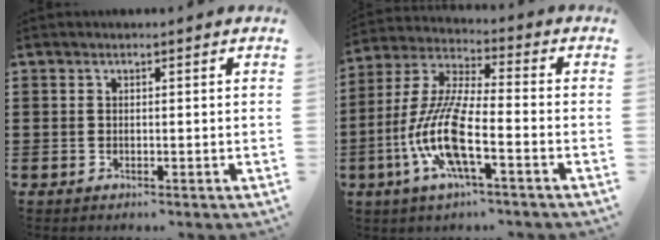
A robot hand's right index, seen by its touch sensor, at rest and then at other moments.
{"total": 11.1, "force": [-4.4, 2.2, 9.9], "torque": [-0.235, -0.016, -0.092]}